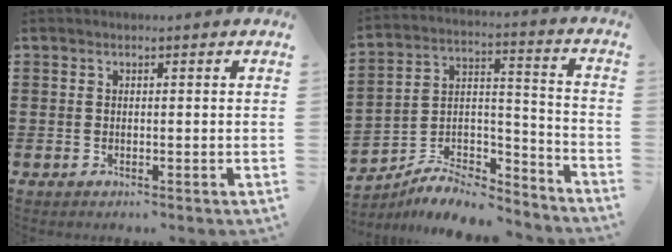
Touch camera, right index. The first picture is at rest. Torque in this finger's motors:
{"motor_torque": [-1.19, 0.27, 0.00, -0.05]}